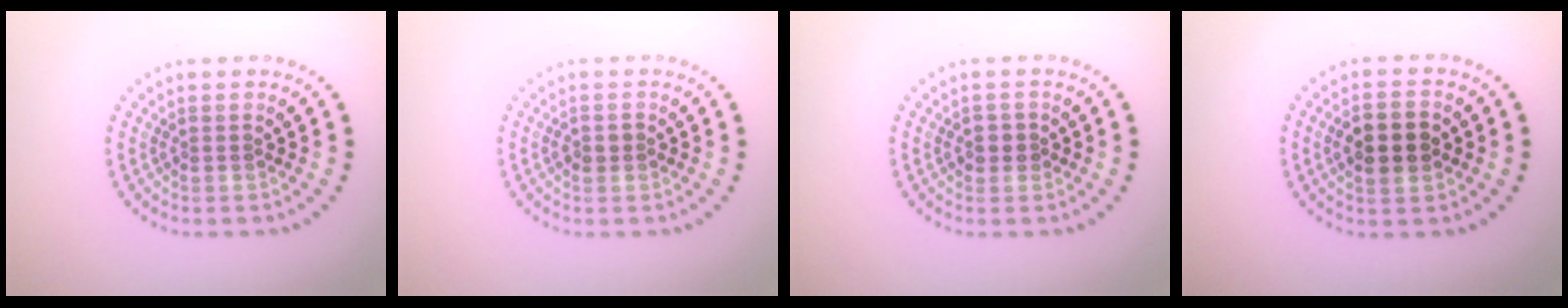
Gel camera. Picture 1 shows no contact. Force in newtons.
{"total": 1.0, "press": 1.0, "slide": 0.2}
{"total": 1.2, "press": 1.1, "slide": 0.5}
{"total": 3.5, "press": 3.5, "slide": 0.3}